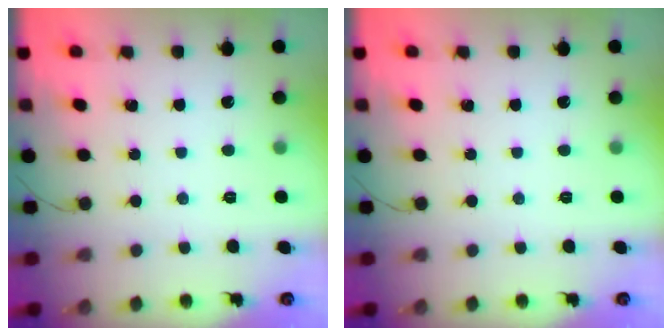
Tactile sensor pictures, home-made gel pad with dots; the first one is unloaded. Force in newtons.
{"total": 0.0}